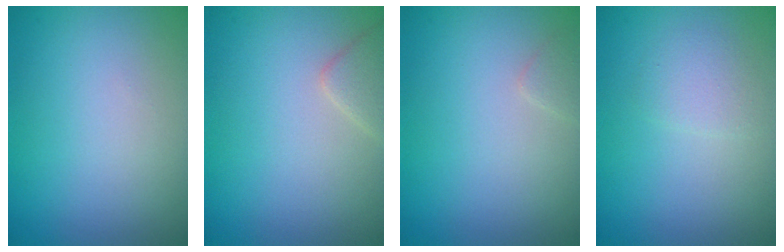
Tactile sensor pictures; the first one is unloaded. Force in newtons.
{"total": 1.9, "press": 1.9, "slide": 0.1}
{"total": 0.8, "press": 0.7, "slide": 0.1}
{"total": 1.6, "press": 1.6, "slide": 0.1}